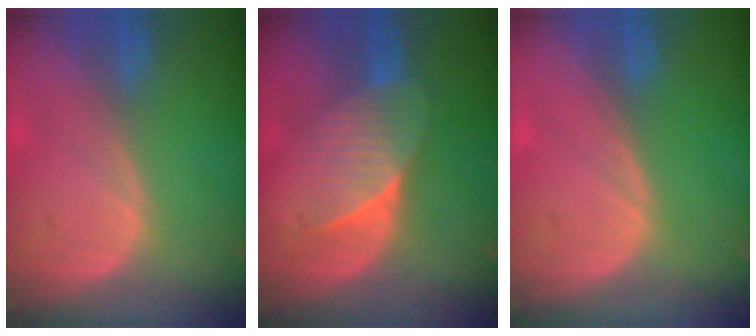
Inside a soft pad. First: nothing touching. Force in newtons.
{"total": 6.8, "press": 6.4, "slide": 2.3}
{"total": 0.0}